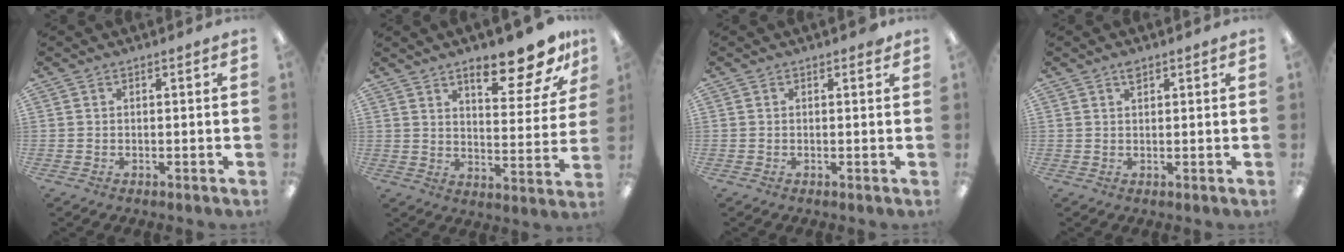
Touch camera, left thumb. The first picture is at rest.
{"total": 15.5, "force": [11.2, 4.5, 9.7], "torque": [-0.128, -0.069, 0.180]}
{"total": 0.6, "force": [0.5, 0.2, 0.3], "torque": [0.009, -0.005, 0.005]}
{"total": 1.8, "force": [1.3, 0.7, 1.0], "torque": [-0.015, -0.001, 0.022]}